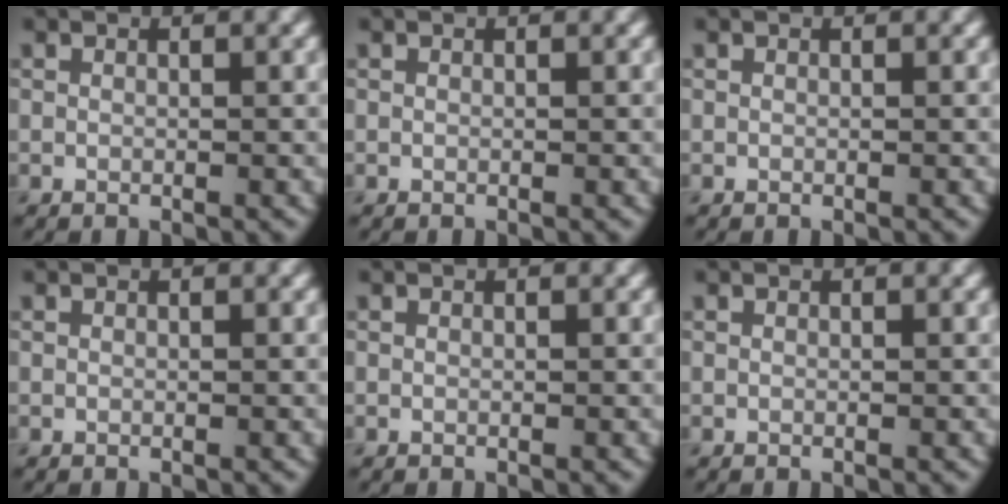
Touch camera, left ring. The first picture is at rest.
{"total": 0.0}
{"total": 0.0}
{"total": 0.0}
{"total": 0.0}
{"total": 0.0}